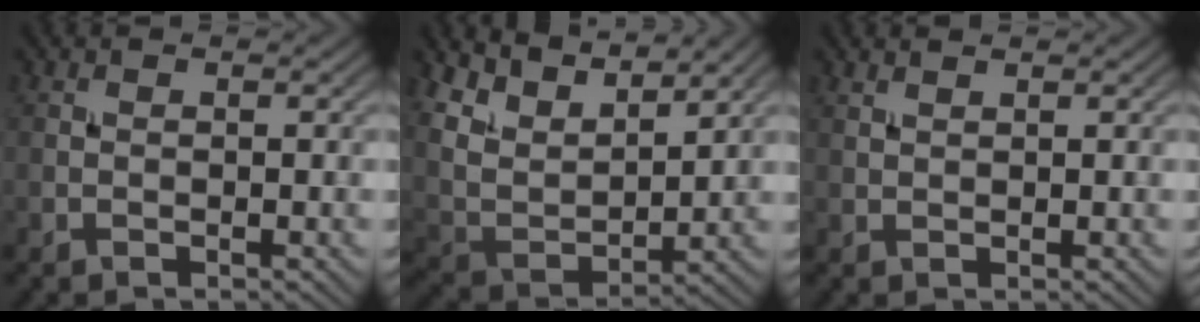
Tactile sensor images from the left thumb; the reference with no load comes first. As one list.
[{"total": 12.1, "force": [9.0, 4.0, 7.1], "torque": [-0.165, 0.000, 0.138]}, {"total": 1.0, "force": [0.9, 0.1, 0.4], "torque": [-0.012, 0.001, 0.019]}]